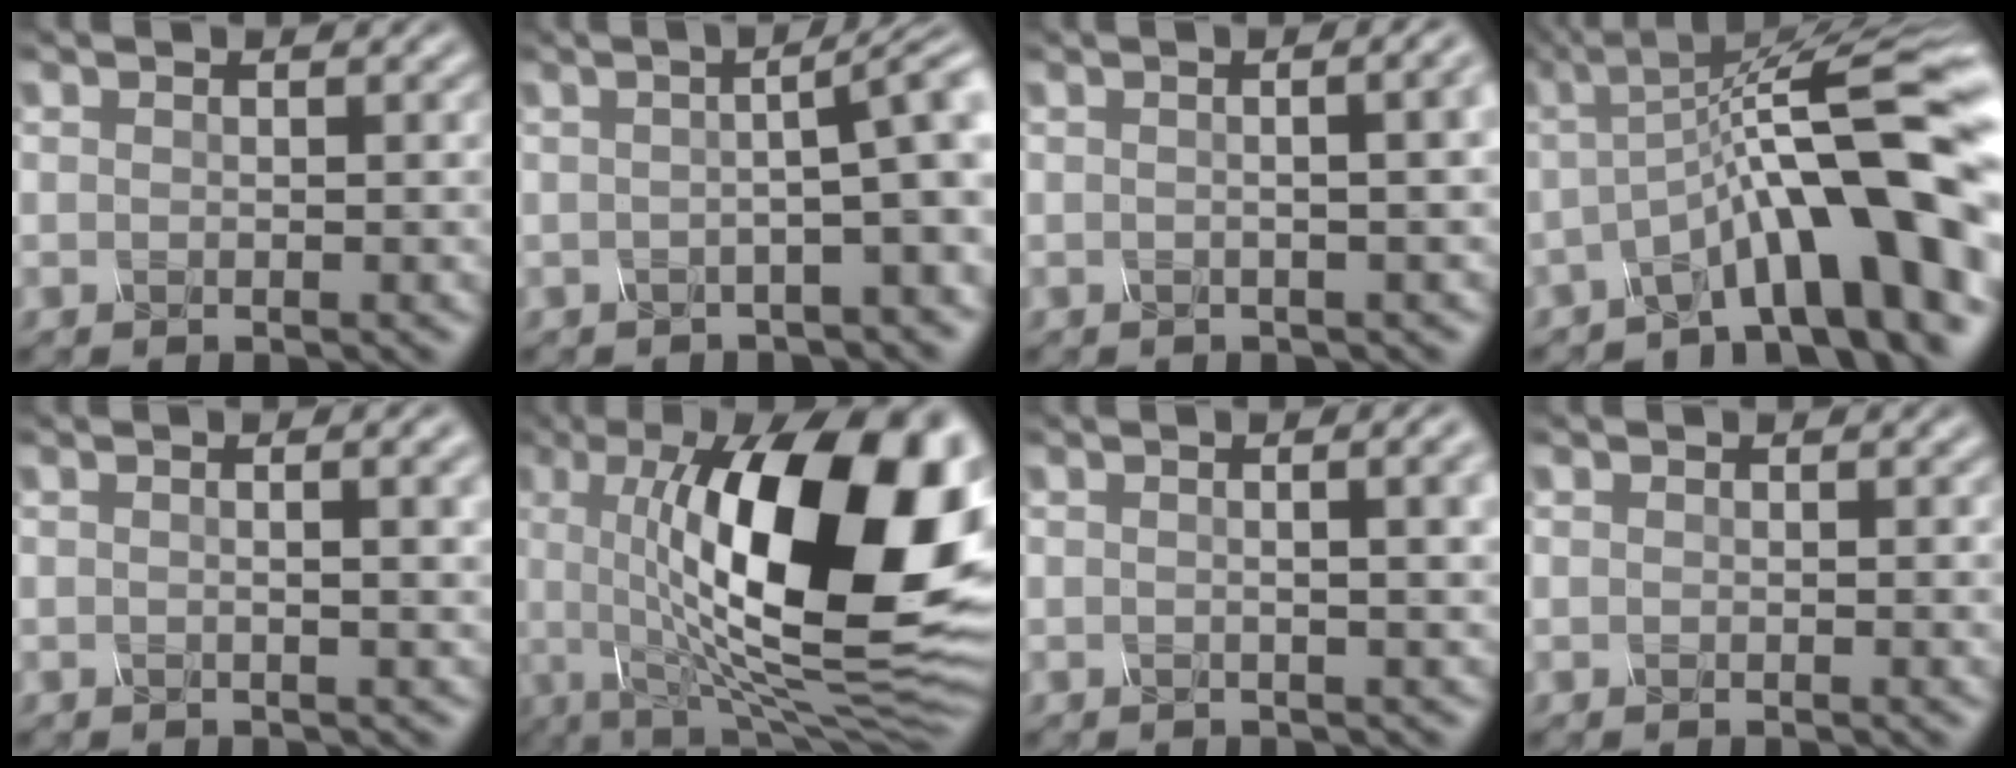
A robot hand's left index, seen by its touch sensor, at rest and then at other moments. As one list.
[{"total": 6.8, "force": [0.1, 1.8, 6.6], "torque": [-0.064, 0.018, -0.001]}, {"total": 8.2, "force": [1.5, 4.3, 6.8], "torque": [-0.016, 0.051, -0.028]}, {"total": 12.0, "force": [-3.3, 2.6, 11.2], "torque": [-0.155, 0.026, -0.053]}, {"total": 5.9, "force": [1.1, 2.6, 5.2], "torque": [-0.037, 0.031, -0.016]}, {"total": 19.2, "force": [2.8, 7.1, 17.6], "torque": [-0.244, 0.015, 0.039]}, {"total": 7.5, "force": [1.5, 3.6, 6.4], "torque": [-0.026, 0.043, -0.021]}, {"total": 0.7, "force": [0.0, 0.2, 0.6], "torque": [-0.005, 0.002, -0.001]}]